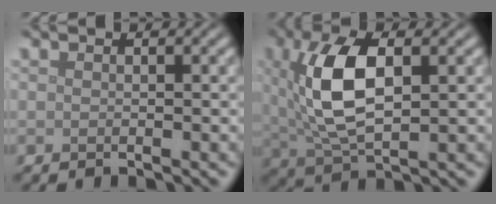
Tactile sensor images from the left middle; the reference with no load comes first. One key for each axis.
{"total": 7.9, "fx": 1.5, "fy": 3.6, "fz": 6.9, "tx": -0.143, "ty": 0.007, "tz": 0.027}